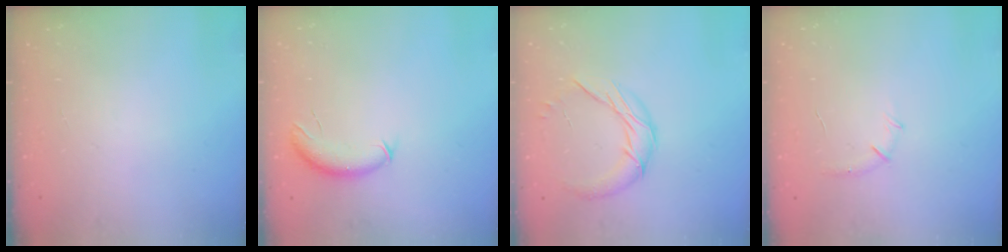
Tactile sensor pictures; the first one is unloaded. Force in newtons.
{"total": 8.4, "press": 8.3, "slide": 1.3}
{"total": 11.0, "press": 10.9, "slide": 0.6}
{"total": 6.5, "press": 6.3, "slide": 1.8}